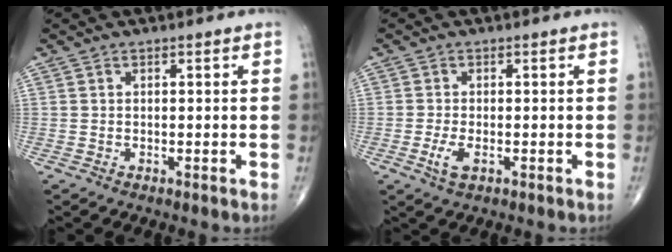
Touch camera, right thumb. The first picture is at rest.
{"total": 3.1, "force": [-1.0, 1.4, 2.6], "torque": [-0.059, -0.003, -0.017]}